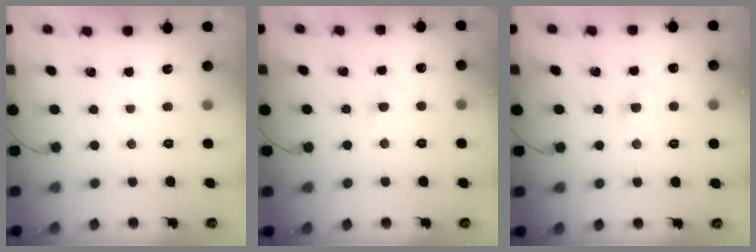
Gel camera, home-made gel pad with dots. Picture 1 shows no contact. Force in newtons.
{"total": 2.5, "press": 2.3, "slide": 0.9}
{"total": 3.6, "press": 3.4, "slide": 1.1}